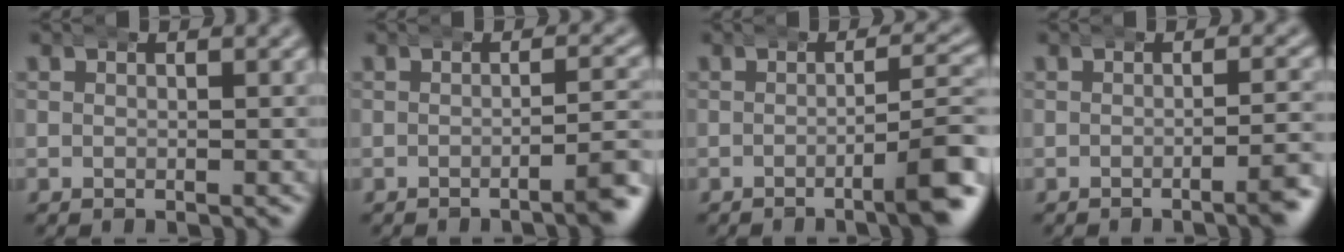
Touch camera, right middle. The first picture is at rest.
{"total": 2.8, "force": [-1.6, 0.4, 2.3], "torque": [-0.024, 0.005, -0.034]}
{"total": 4.8, "force": [-1.9, 0.6, 4.4], "torque": [-0.052, 0.011, -0.039]}
{"total": 2.4, "force": [-1.4, 0.1, 1.9], "torque": [-0.022, 0.006, -0.030]}